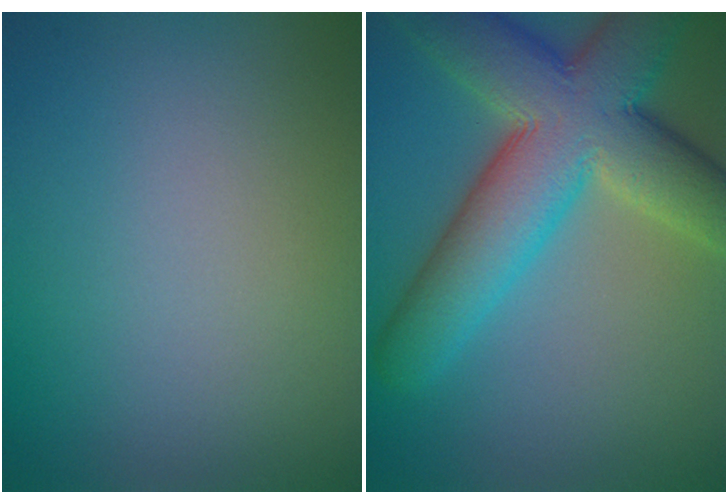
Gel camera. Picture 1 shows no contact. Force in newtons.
{"total": 11.5, "press": 11.5, "slide": 0.8}